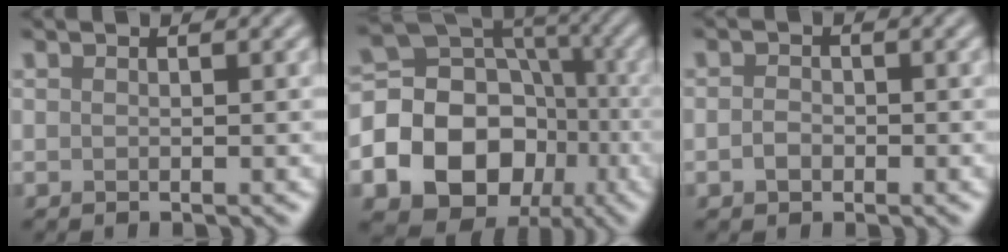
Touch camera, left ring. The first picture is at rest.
{"total": 18.1, "force": [-4.9, 15.5, 8.0], "torque": [-0.169, -0.003, -0.088]}
{"total": 1.4, "force": [-0.5, 1.1, 0.7], "torque": [-0.014, 0.000, -0.013]}